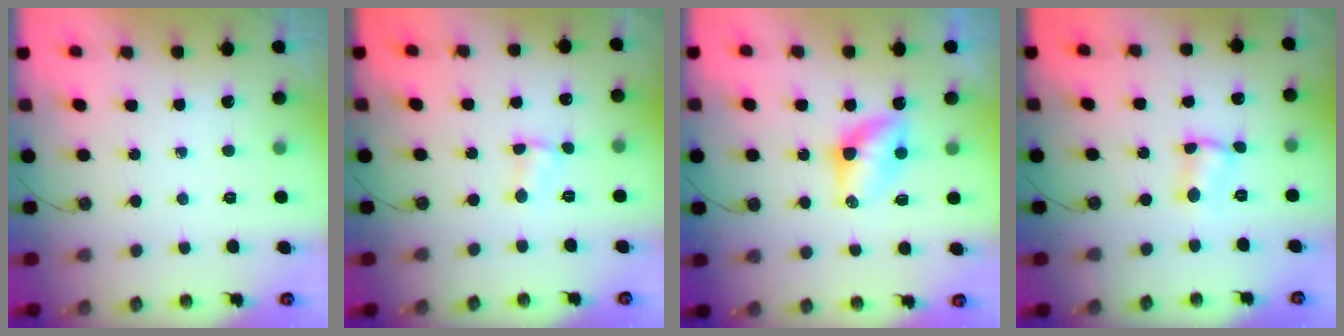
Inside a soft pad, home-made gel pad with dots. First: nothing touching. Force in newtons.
{"total": 2.3, "press": 2.3, "slide": 0.3}
{"total": 5.7, "press": 5.7, "slide": 0.6}
{"total": 2.6, "press": 2.6, "slide": 0.2}